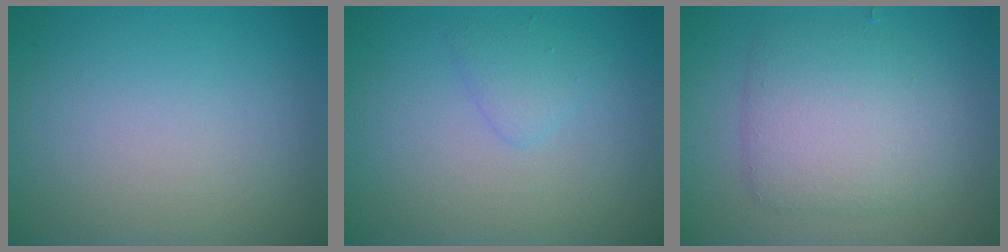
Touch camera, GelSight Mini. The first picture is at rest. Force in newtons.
{"total": 1.5, "press": 1.5, "slide": 0.0}
{"total": 5.1, "press": 5.1, "slide": 0.1}